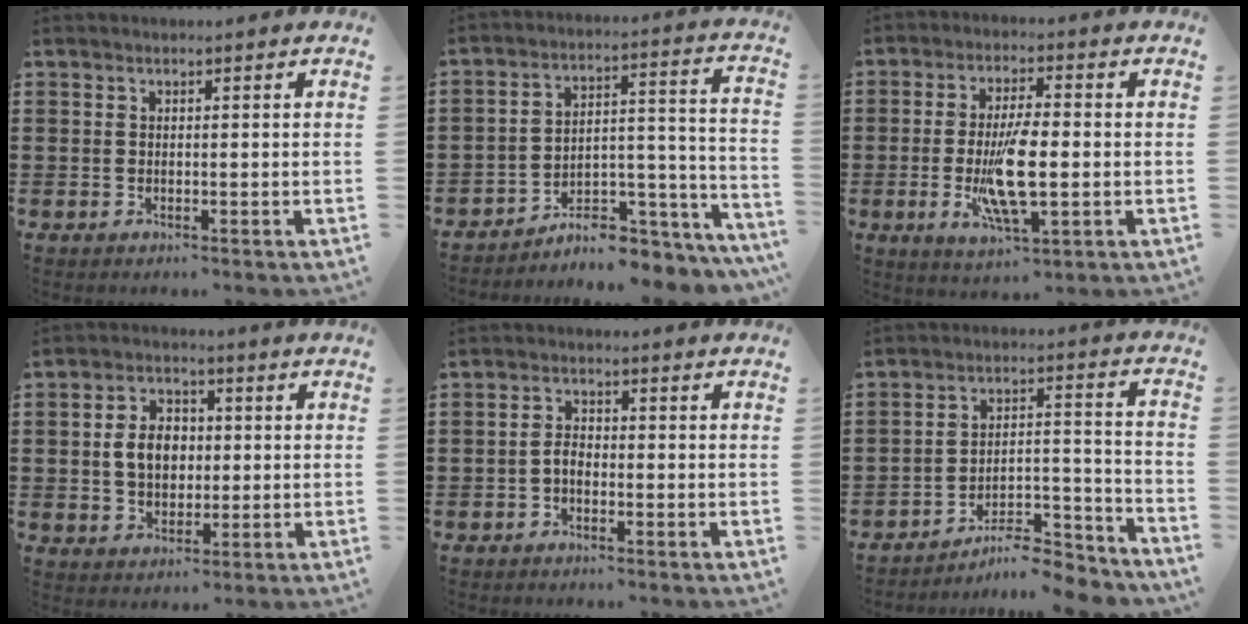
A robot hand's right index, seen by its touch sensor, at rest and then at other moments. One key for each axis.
{"total": 6.0, "fx": -5.4, "fy": 1.8, "fz": 2.0, "tx": -0.030, "ty": -0.001, "tz": -0.102}
{"total": 10.1, "fx": -1.6, "fy": 3.2, "fz": 9.4, "tx": -0.190, "ty": -0.013, "tz": -0.028}
{"total": 5.9, "fx": 0.1, "fy": 4.3, "fz": 4.0, "tx": -0.086, "ty": 0.009, "tz": -0.004}
{"total": 2.3, "fx": -1.0, "fy": 1.2, "fz": 1.7, "tx": -0.042, "ty": 0.001, "tz": -0.023}
{"total": 8.7, "fx": -8.1, "fy": 0.9, "fz": 2.9, "tx": -0.031, "ty": 0.020, "tz": -0.154}